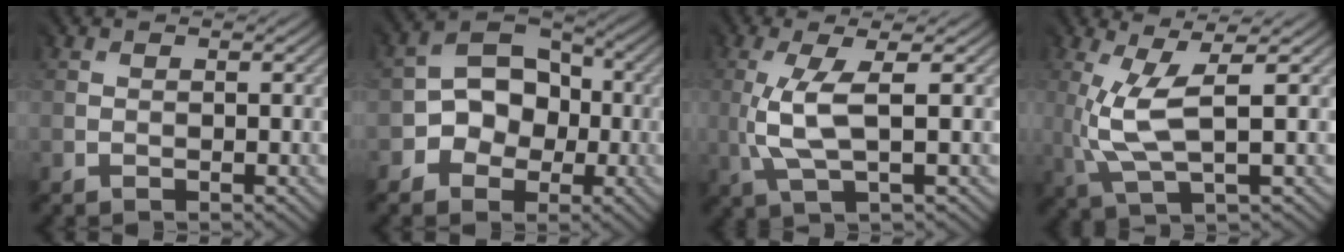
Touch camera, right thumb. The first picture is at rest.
{"total": 6.5, "force": [-2.0, 5.4, 3.0], "torque": [-0.043, 0.004, -0.046]}
{"total": 4.7, "force": [0.1, 1.0, 4.5], "torque": [-0.109, 0.009, 0.004]}
{"total": 5.6, "force": [0.5, 1.3, 5.4], "torque": [-0.131, 0.009, 0.015]}